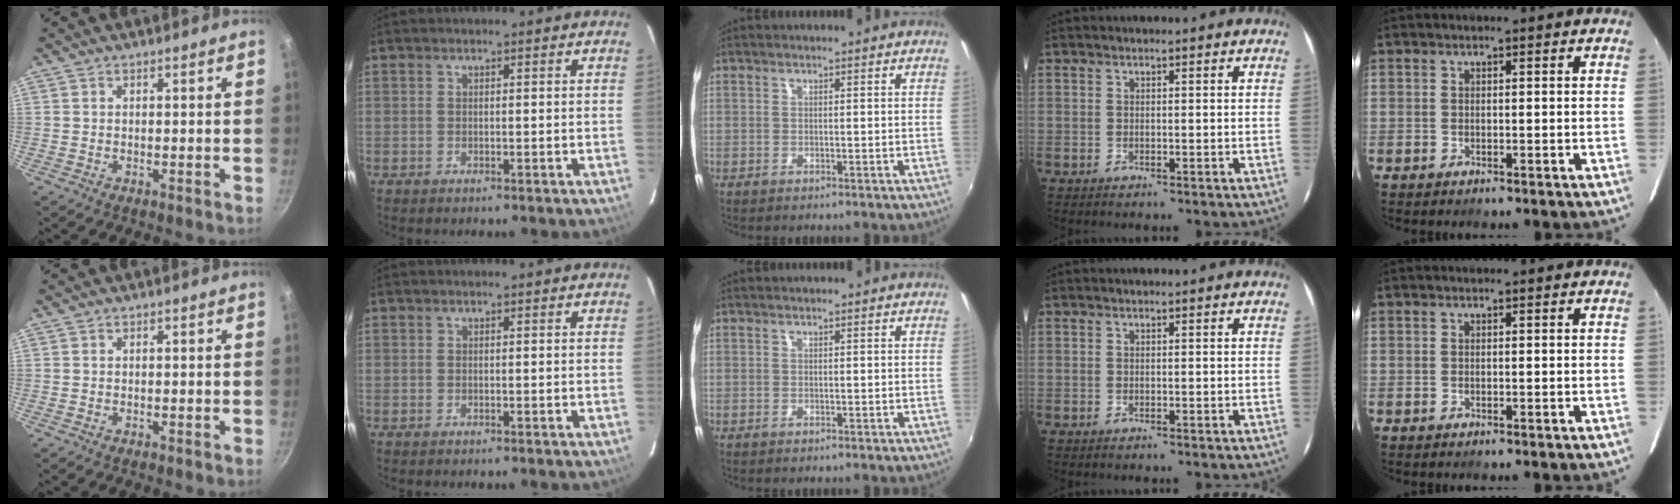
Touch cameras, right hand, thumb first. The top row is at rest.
{}